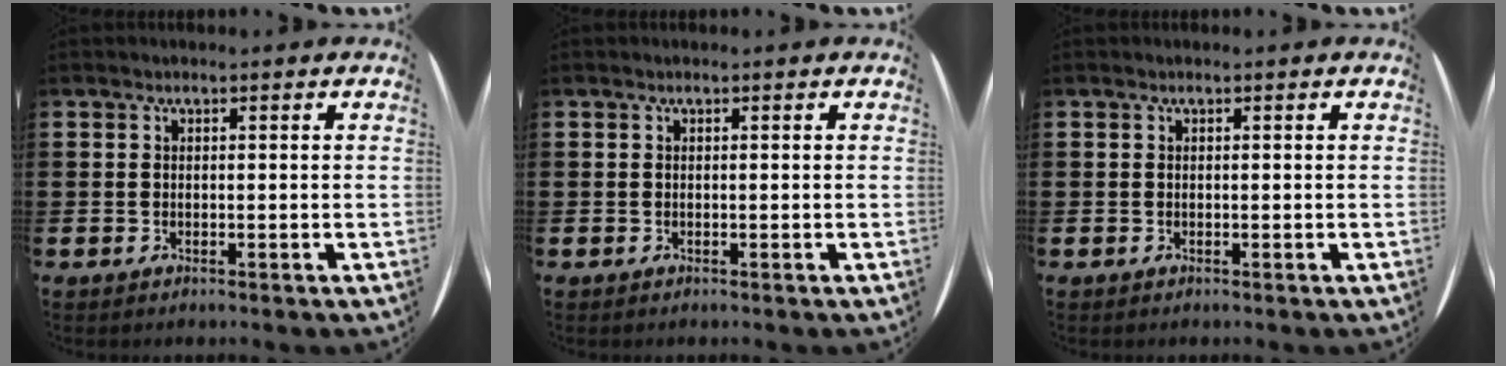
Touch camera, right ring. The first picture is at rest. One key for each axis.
{"total": 0.0}
{"total": 0.0}